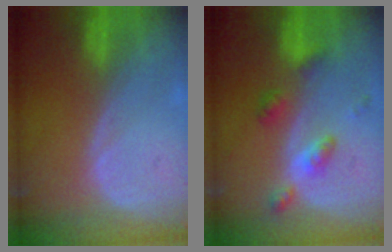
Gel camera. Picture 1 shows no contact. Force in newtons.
{"total": 4.9, "press": 4.9, "slide": 0.2}